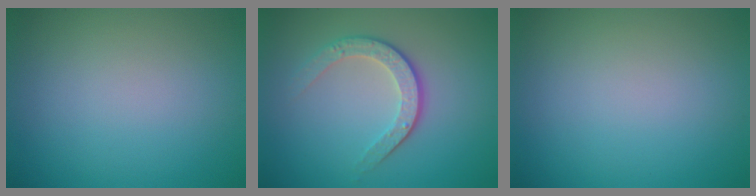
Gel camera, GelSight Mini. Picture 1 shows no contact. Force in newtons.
{"total": 3.3, "press": 2.5, "slide": 2.1}
{"total": 0.0}